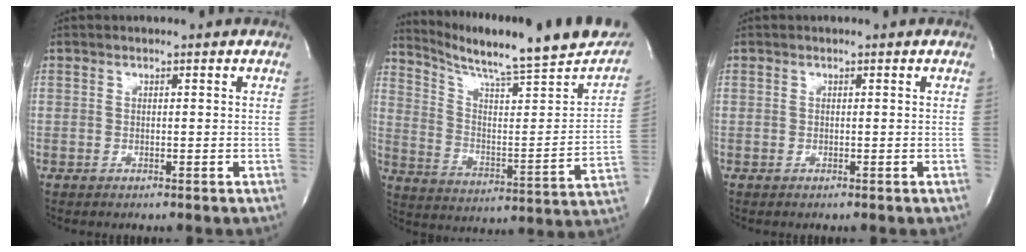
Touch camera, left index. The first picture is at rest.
{"total": 23.4, "force": [20.3, 1.9, 11.5], "torque": [-0.180, -0.052, 0.284]}
{"total": 0.0}